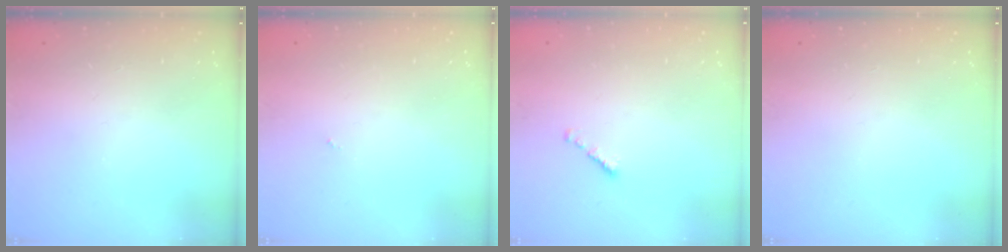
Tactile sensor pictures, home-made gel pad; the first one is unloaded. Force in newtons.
{"total": 0.0}
{"total": 1.3, "press": 1.1, "slide": 0.6}
{"total": 0.0}